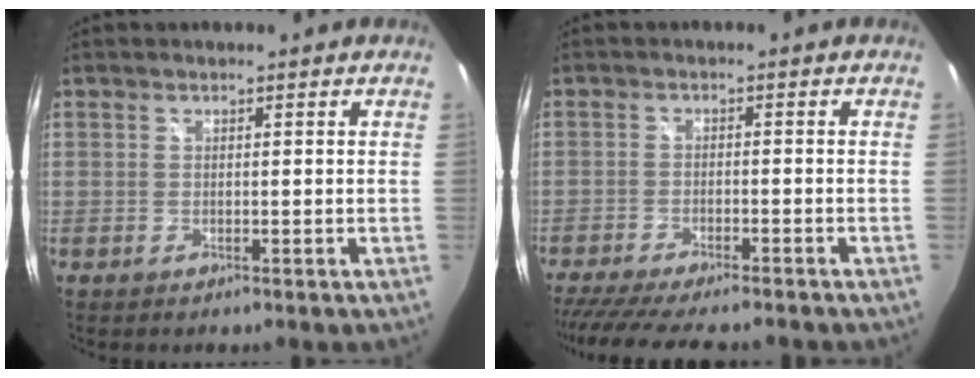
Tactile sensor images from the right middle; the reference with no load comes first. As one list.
[{"total": 13.2, "force": [-11.4, 2.2, 6.3], "torque": [-0.138, -0.028, -0.180]}]